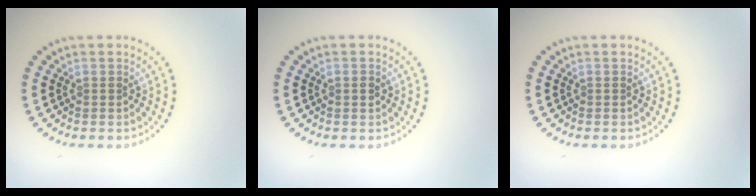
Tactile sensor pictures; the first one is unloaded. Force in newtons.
{"total": 0.9, "press": 0.9, "slide": 0.0}
{"total": 0.0}